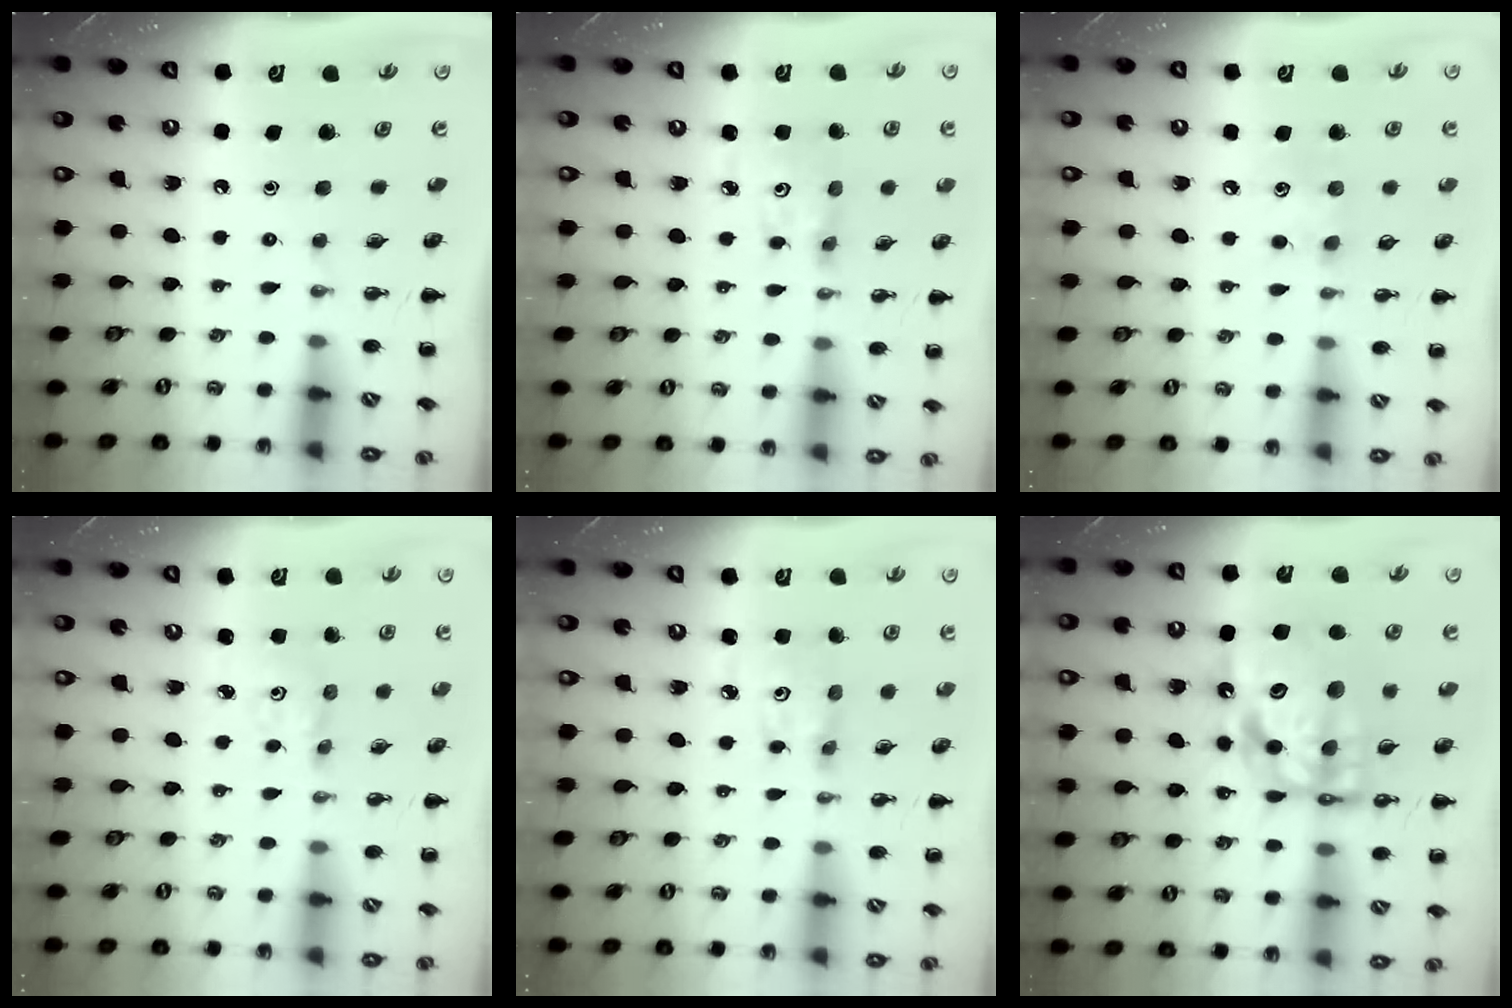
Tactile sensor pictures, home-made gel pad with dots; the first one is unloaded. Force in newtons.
{"total": 2.8, "press": 2.8, "slide": 0.4}
{"total": 6.3, "press": 6.2, "slide": 1.1}
{"total": 1.5, "press": 1.5, "slide": 0.3}
{"total": 2.8, "press": 2.8, "slide": 0.4}
{"total": 17.6, "press": 17.1, "slide": 4.4}